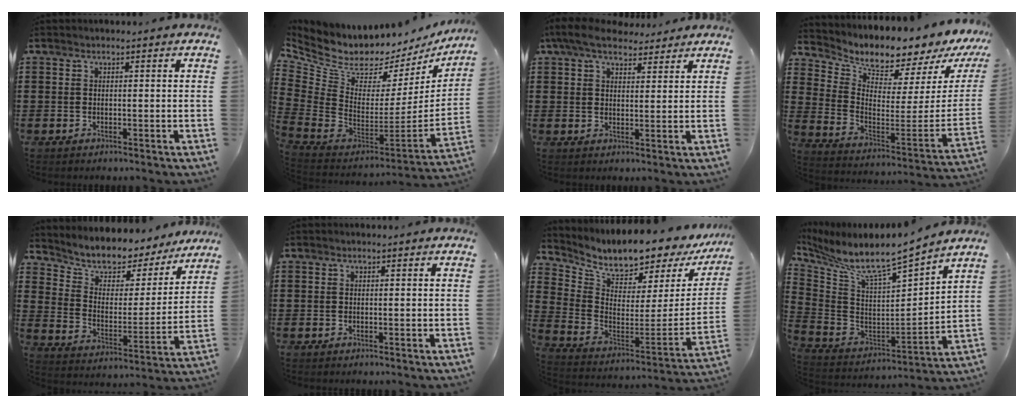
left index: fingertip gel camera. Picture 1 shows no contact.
{"total": 6.2, "force": [4.9, 3.1, 2.2], "torque": [-0.088, -0.062, 0.081]}
{"total": 6.3, "force": [5.3, 2.1, 2.8], "torque": [-0.063, -0.009, 0.097]}
{"total": 4.7, "force": [4.7, 0.3, 0.7], "torque": [-0.032, -0.071, 0.071]}
{"total": 5.7, "force": [5.0, 2.5, 0.8], "torque": [-0.046, -0.044, 0.081]}
{"total": 0.0}
{"total": 7.0, "force": [6.6, 1.3, 2.2], "torque": [-0.067, -0.072, 0.107]}
{"total": 6.6, "force": [5.7, 0.3, 3.3], "torque": [-0.093, -0.060, 0.086]}